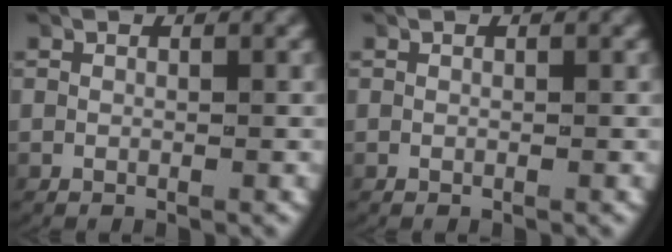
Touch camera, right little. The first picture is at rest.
{"total": 0.0}